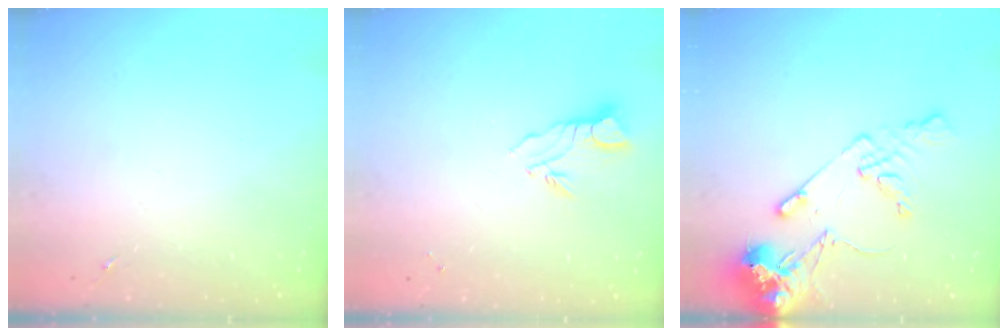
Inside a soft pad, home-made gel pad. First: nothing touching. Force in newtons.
{"total": 4.9, "press": 4.9, "slide": 0.1}
{"total": 13.7, "press": 13.5, "slide": 2.3}